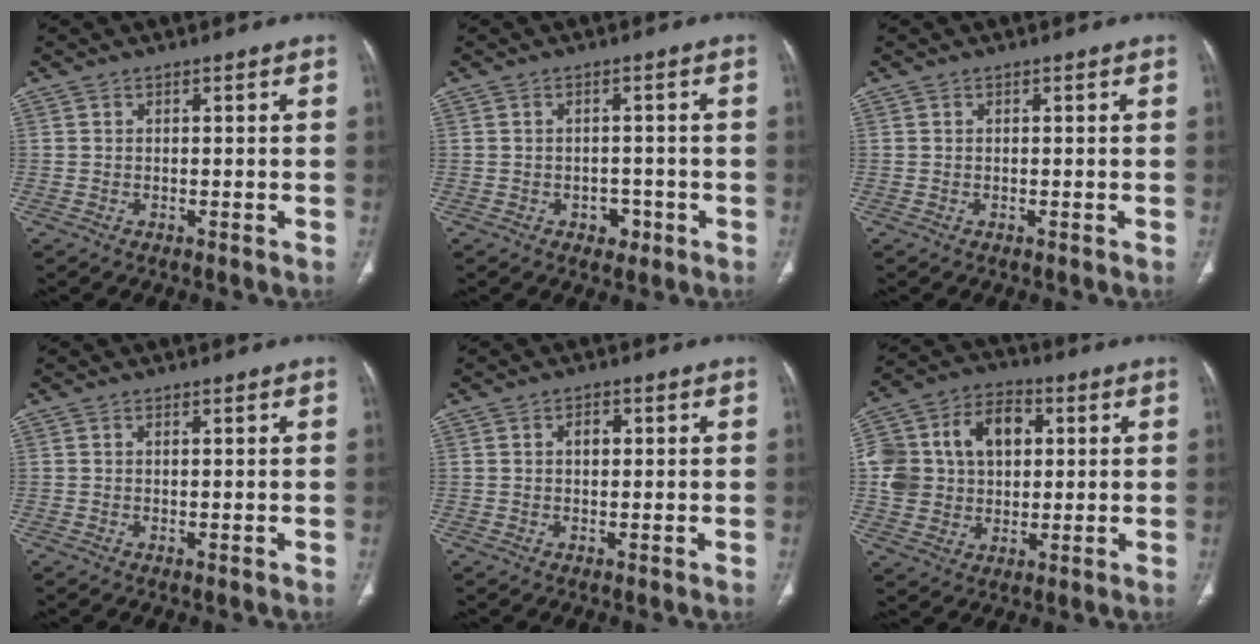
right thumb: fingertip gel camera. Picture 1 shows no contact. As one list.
[{"total": 2.9, "force": [-1.4, 2.2, 1.3], "torque": [-0.004, 0.008, -0.015]}, {"total": 0.0}, {"total": 0.5, "force": [0.1, 0.1, 0.5], "torque": [-0.015, -0.003, 0.004]}, {"total": 2.3, "force": [0.4, 1.5, 1.6], "torque": [-0.022, 0.006, 0.006]}, {"total": 17.3, "force": [3.0, 13.0, 11.0], "torque": [-0.189, 0.024, 0.056]}]